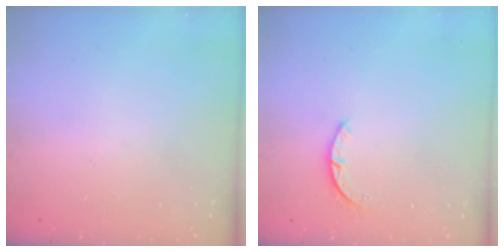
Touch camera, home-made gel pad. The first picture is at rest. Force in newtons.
{"total": 2.4, "press": 2.4, "slide": 0.3}